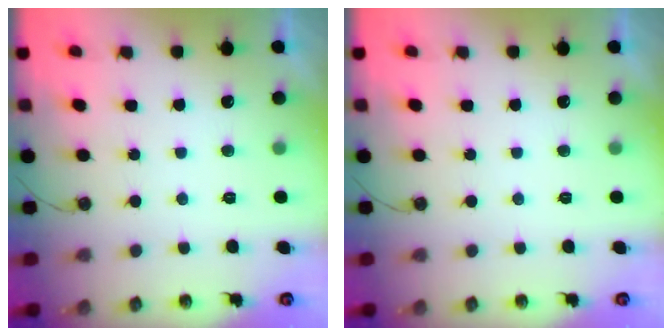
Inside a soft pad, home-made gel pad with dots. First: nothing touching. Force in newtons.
{"total": 0.0}